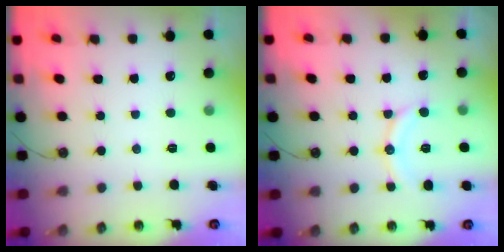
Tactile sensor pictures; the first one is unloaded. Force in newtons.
{"total": 9.4, "press": 9.4, "slide": 0.5}